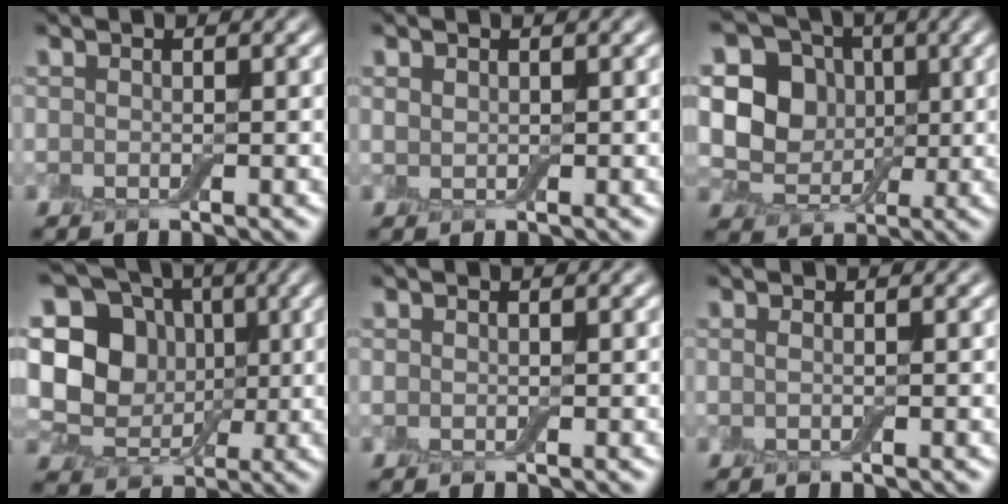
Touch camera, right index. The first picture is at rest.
{"total": 0.7, "force": [0.5, 0.5, 0.3], "torque": [-0.008, 0.001, 0.010]}
{"total": 6.3, "force": [0.9, 5.5, 3.0], "torque": [-0.038, 0.001, -0.002]}
{"total": 9.3, "force": [1.1, 7.9, 4.7], "torque": [-0.087, 0.004, -0.001]}
{"total": 0.0}
{"total": 0.7, "force": [0.2, 0.2, 0.6], "torque": [-0.013, -0.003, -0.004]}